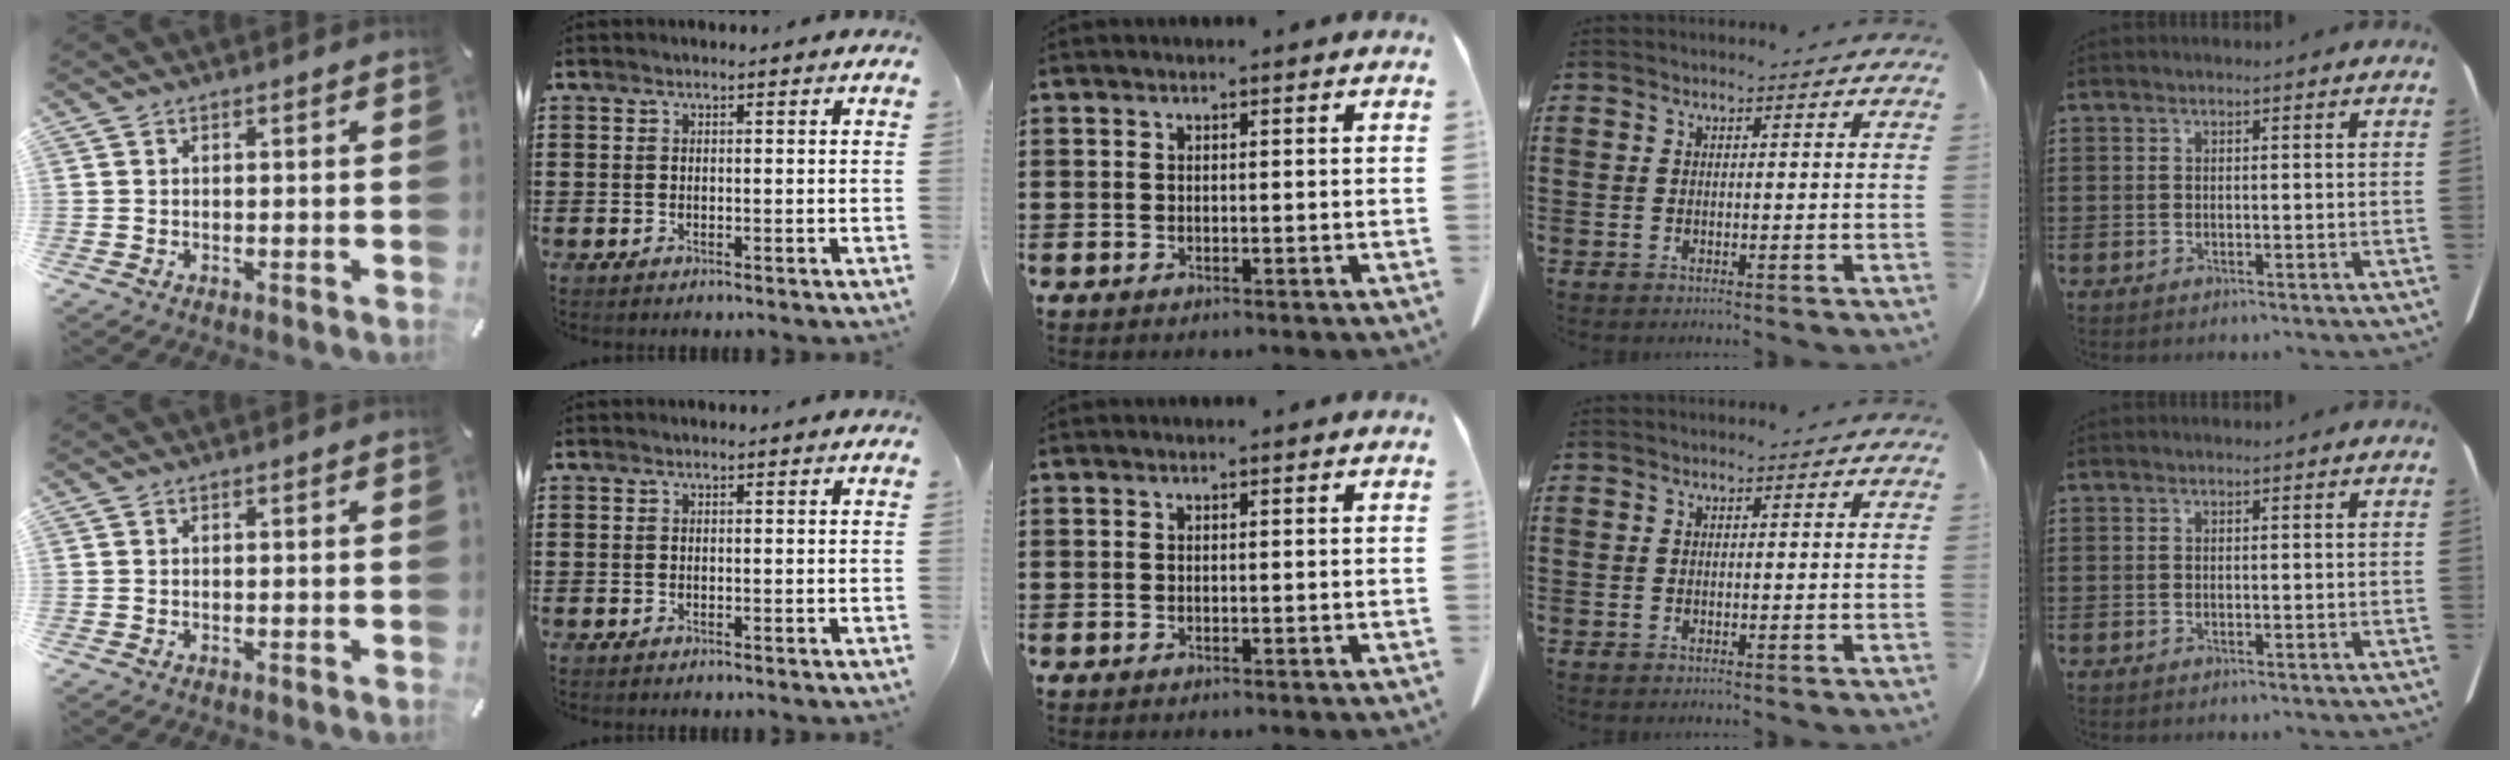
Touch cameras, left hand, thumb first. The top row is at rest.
{}